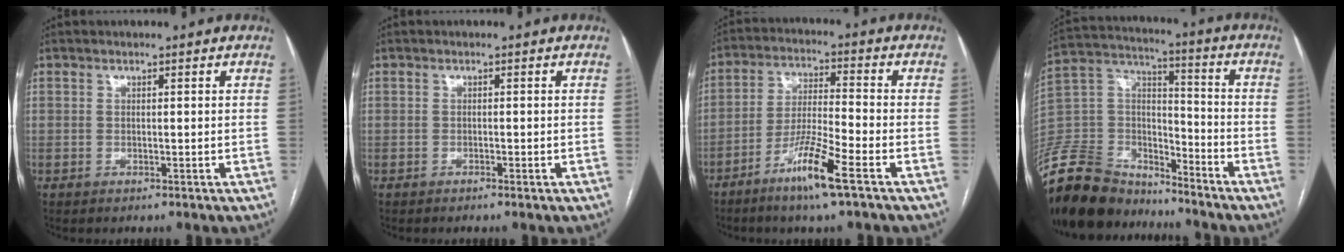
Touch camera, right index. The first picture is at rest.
{"total": 0.5, "force": [-0.4, 0.0, 0.3], "torque": [-0.010, 0.000, -0.006]}
{"total": 9.4, "force": [-5.6, -0.3, 7.6], "torque": [-0.150, -0.016, -0.108]}
{"total": 23.0, "force": [-19.6, 9.1, 7.8], "torque": [-0.216, 0.006, -0.349]}